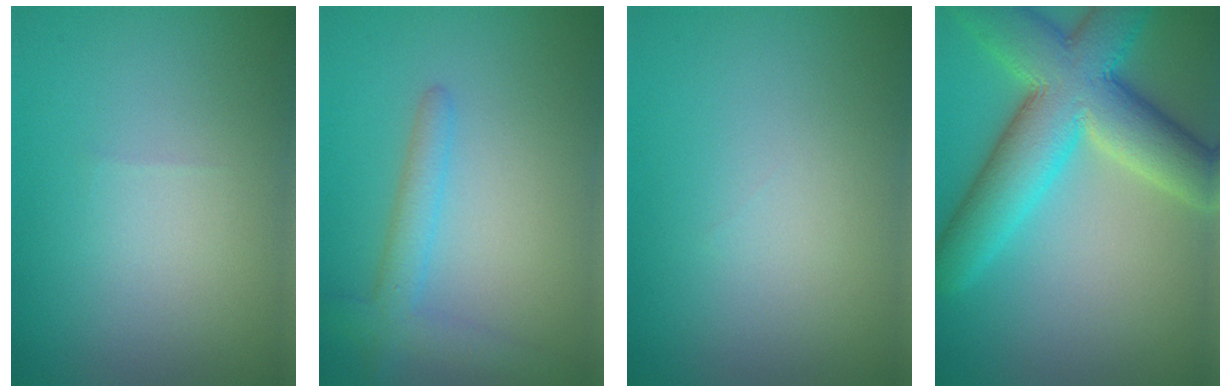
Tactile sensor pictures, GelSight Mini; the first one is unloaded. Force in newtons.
{"total": 2.9, "press": 2.9, "slide": 0.1}
{"total": 0.0}
{"total": 10.9, "press": 10.9, "slide": 0.8}